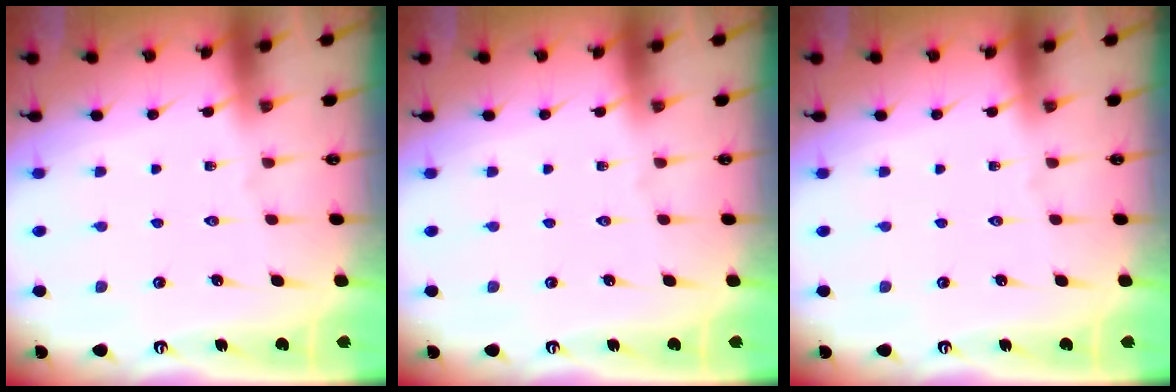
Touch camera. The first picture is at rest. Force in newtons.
{"total": 0.0}
{"total": 0.0}